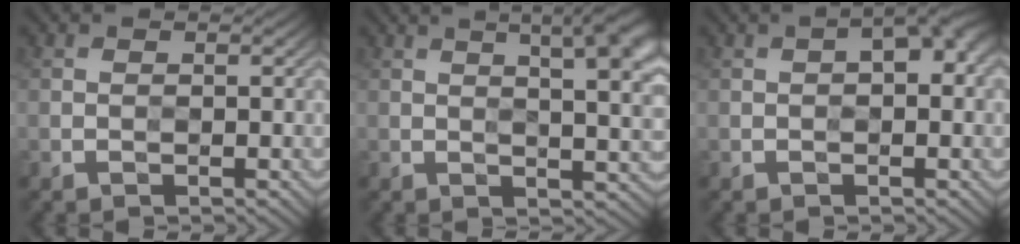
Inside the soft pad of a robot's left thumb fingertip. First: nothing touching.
{"total": 11.2, "force": [5.0, 3.6, 9.3], "torque": [-0.097, 0.035, 0.051]}
{"total": 3.7, "force": [0.6, 1.7, 3.2], "torque": [-0.040, 0.008, 0.007]}